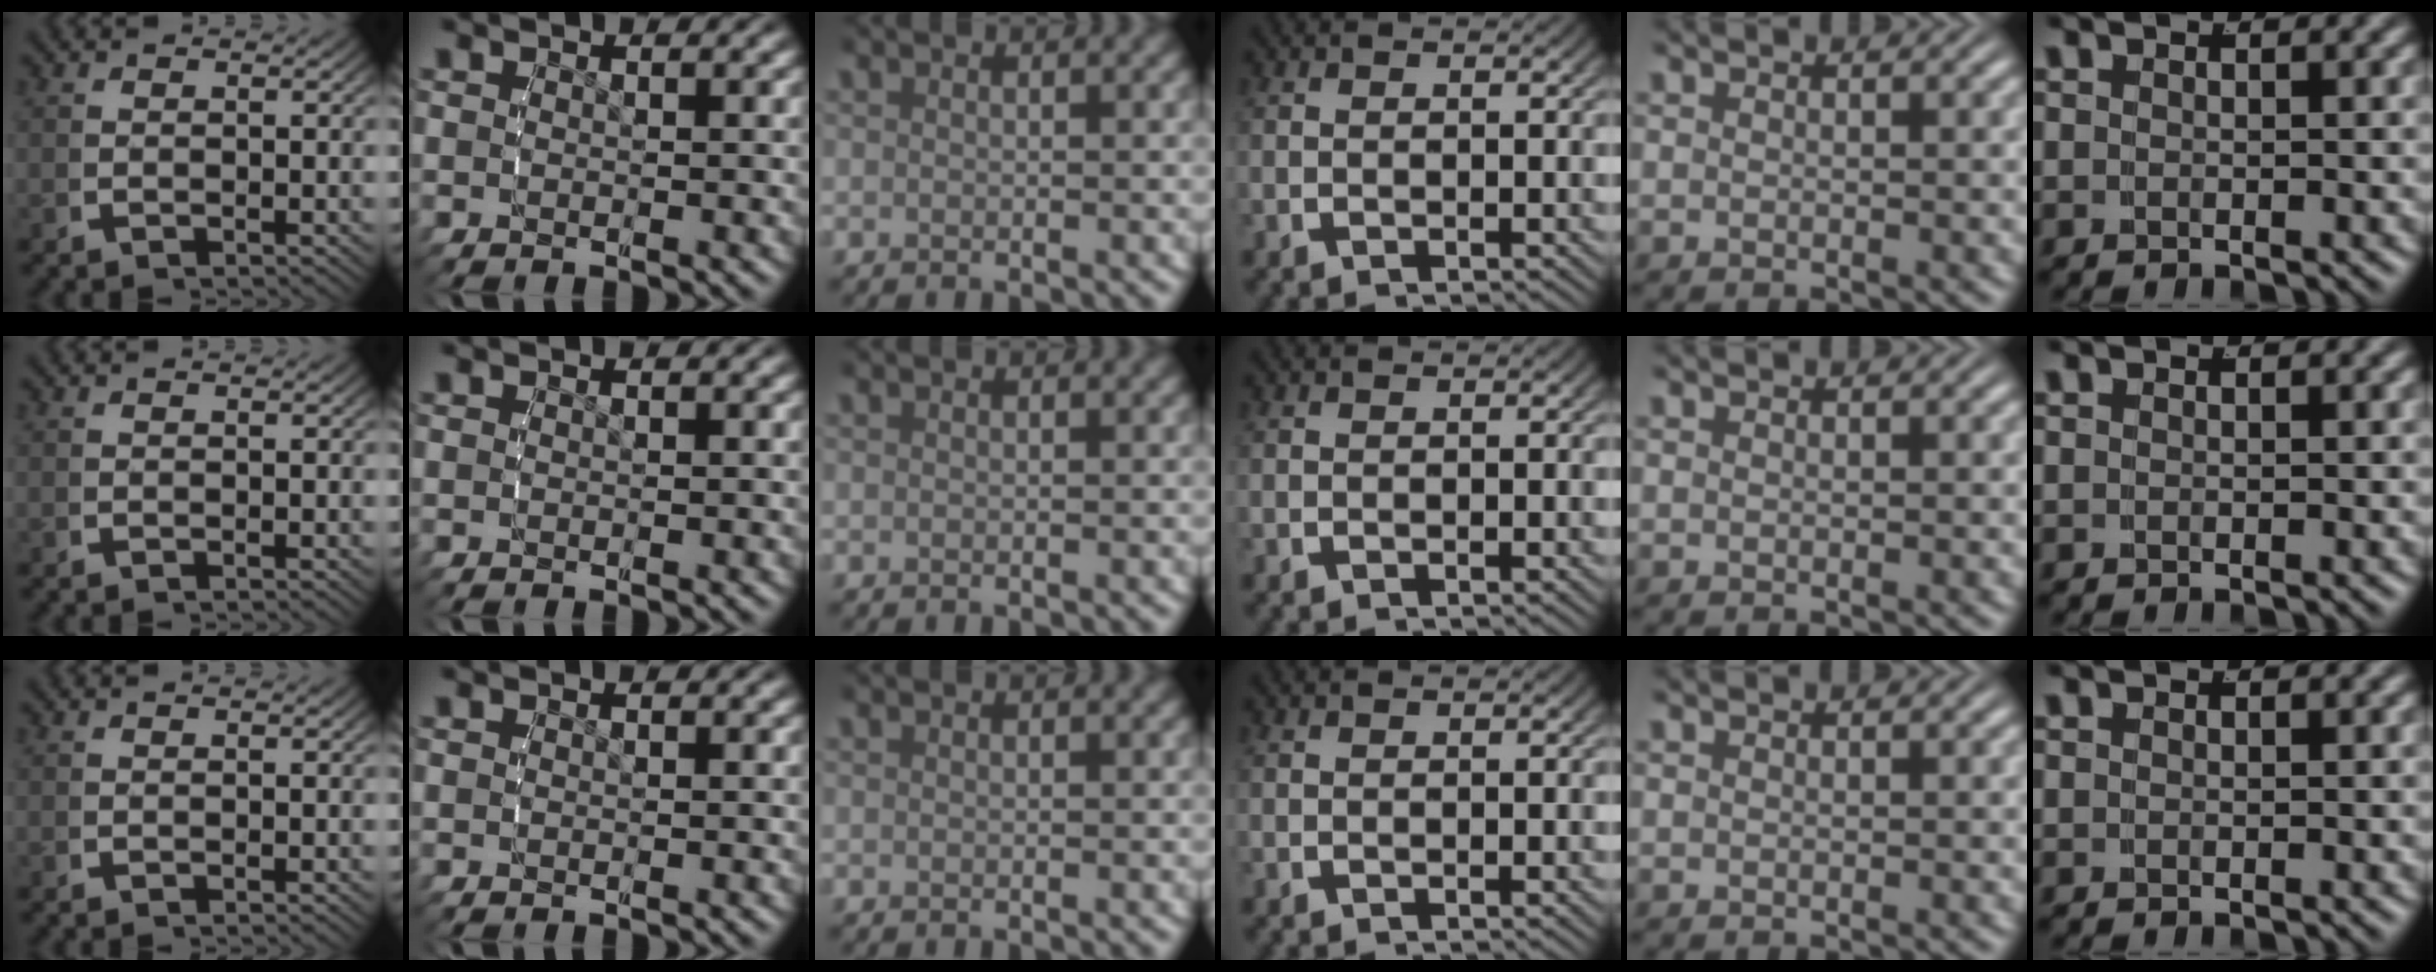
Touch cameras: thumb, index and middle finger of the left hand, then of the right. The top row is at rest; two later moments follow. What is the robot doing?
{"motion": "reach", "object": "router"}